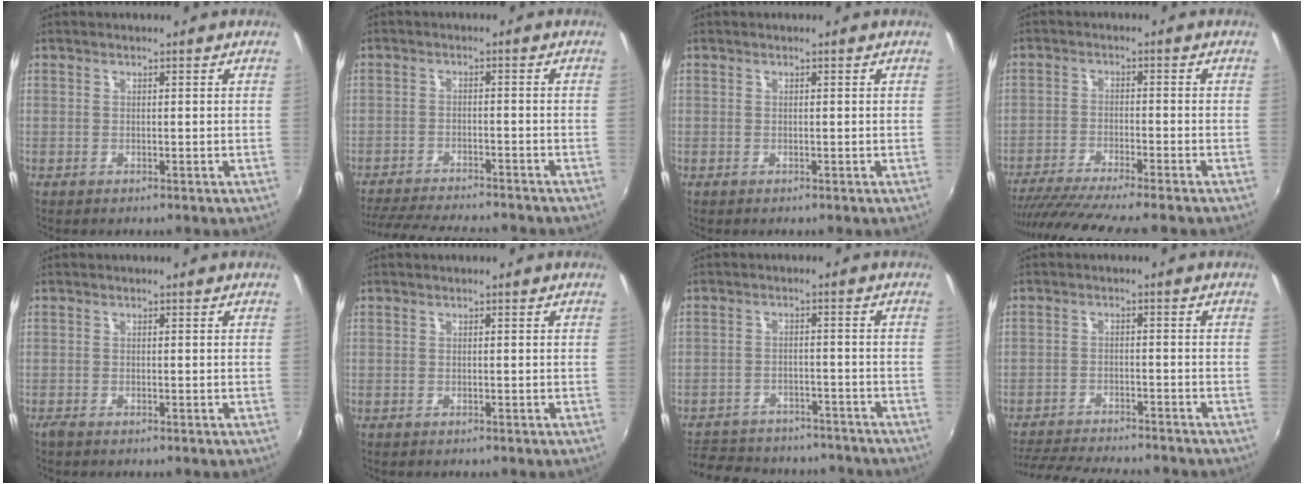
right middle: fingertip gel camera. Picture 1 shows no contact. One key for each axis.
{"total": 14.6, "fx": -13.1, "fy": 2.3, "fz": 6.1, "tx": -0.133, "ty": -0.020, "tz": -0.199}
{"total": 0.0}
{"total": 11.8, "fx": -10.3, "fy": -0.8, "fz": 5.6, "tx": -0.118, "ty": -0.030, "tz": -0.169}
{"total": 0.9, "fx": -0.8, "fy": 0.1, "fz": 0.4, "tx": -0.009, "ty": -0.005, "tz": -0.017}
{"total": 0.0}
{"total": 19.9, "fx": -16.7, "fy": 7.8, "fz": 7.3, "tx": -0.165, "ty": 0.015, "tz": -0.221}
{"total": 14.5, "fx": -13.1, "fy": 2.4, "fz": 5.8, "tx": -0.129, "ty": -0.019, "tz": -0.197}